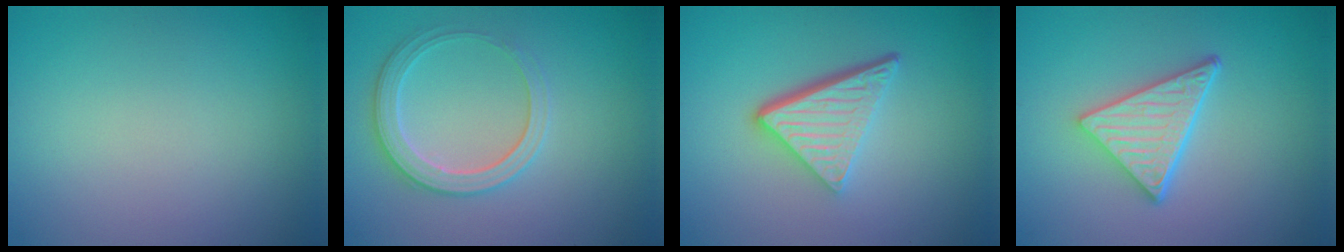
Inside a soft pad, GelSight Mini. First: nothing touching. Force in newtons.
{"total": 3.0, "press": 2.9, "slide": 0.2}
{"total": 5.3, "press": 3.6, "slide": 3.9}
{"total": 5.1, "press": 3.8, "slide": 3.4}